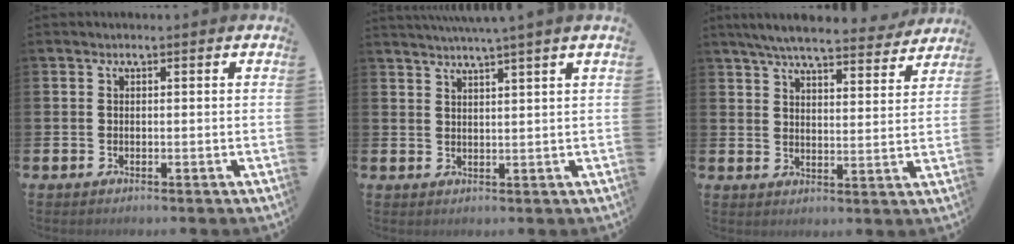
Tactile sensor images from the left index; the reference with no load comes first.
{"total": 3.1, "force": [2.7, -1.3, 0.7], "torque": [-0.024, -0.009, 0.050]}
{"total": 6.5, "force": [6.1, 0.8, 2.1], "torque": [-0.053, -0.035, 0.106]}